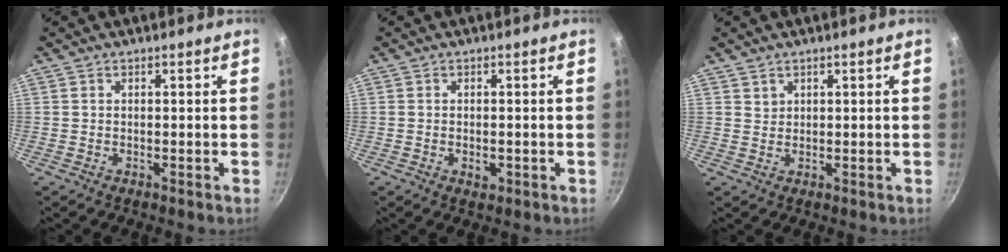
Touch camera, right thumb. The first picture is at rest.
{"total": 2.1, "force": [-0.6, 1.2, 1.5], "torque": [-0.024, -0.001, -0.007]}
{"total": 1.2, "force": [0.9, 0.9, 0.1], "torque": [0.008, 0.002, 0.018]}